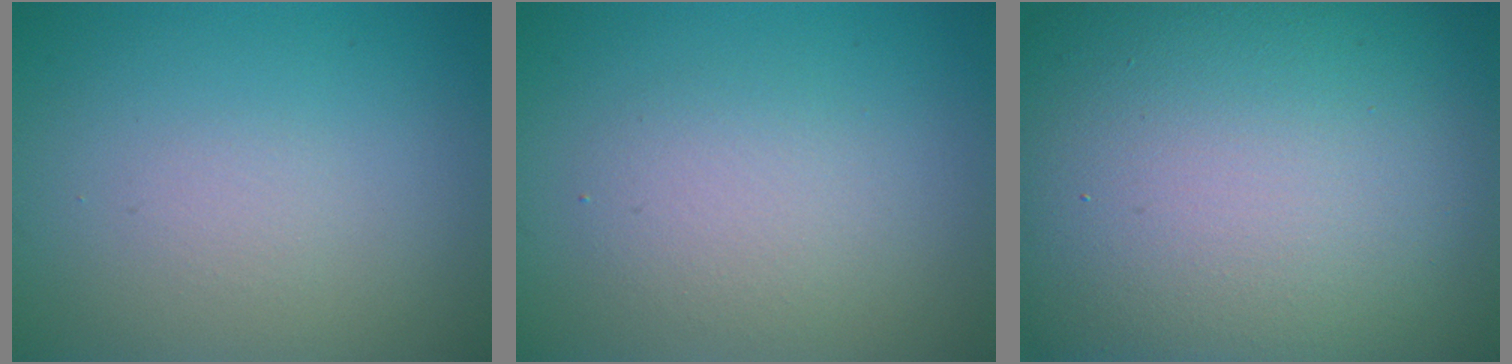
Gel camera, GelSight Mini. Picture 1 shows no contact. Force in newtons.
{"total": 2.8, "press": 2.8, "slide": 0.1}
{"total": 24.3, "press": 24.3, "slide": 0.8}